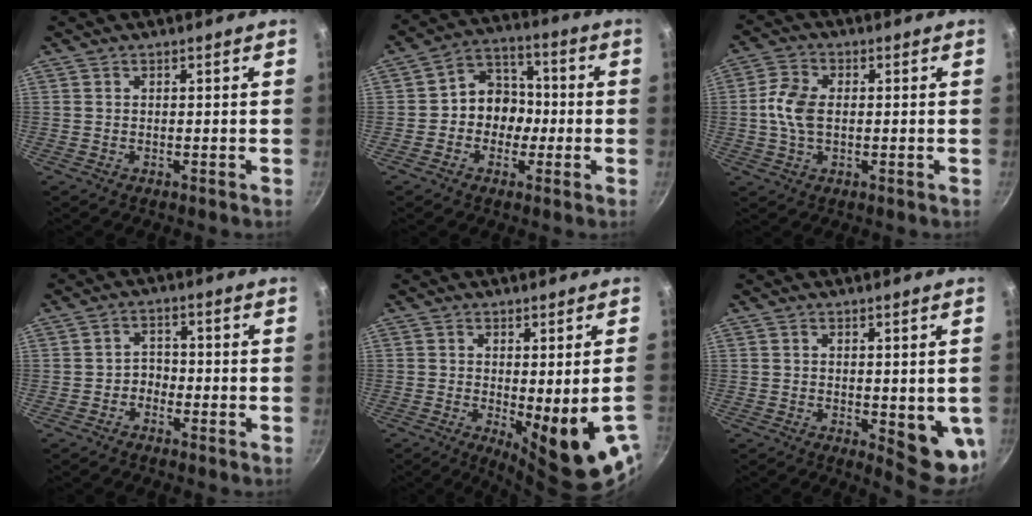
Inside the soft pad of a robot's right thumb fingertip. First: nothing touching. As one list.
[{"total": 9.1, "force": [-1.4, 7.8, 4.3], "torque": [-0.012, 0.035, -0.037]}, {"total": 7.0, "force": [-0.1, 4.5, 5.4], "torque": [-0.104, 0.015, -0.007]}, {"total": 2.5, "force": [-1.5, 1.8, 0.8], "torque": [0.005, 0.022, -0.030]}, {"total": 12.4, "force": [-2.5, 2.8, 11.8], "torque": [-0.144, -0.025, -0.022]}, {"total": 8.5, "force": [-0.3, 3.5, 7.7], "torque": [-0.075, -0.008, 0.004]}]